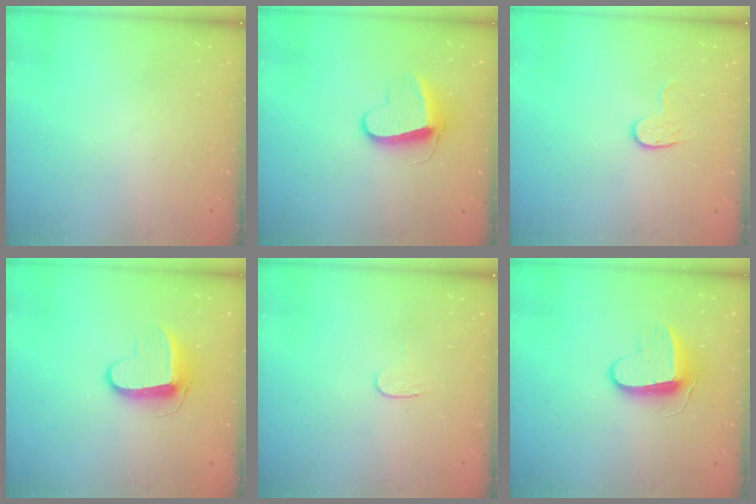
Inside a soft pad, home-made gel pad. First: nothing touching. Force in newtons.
{"total": 10.3, "press": 10.2, "slide": 0.9}
{"total": 4.1, "press": 4.1, "slide": 0.4}
{"total": 9.2, "press": 9.2, "slide": 0.3}
{"total": 3.7, "press": 3.7, "slide": 0.4}
{"total": 9.0, "press": 9.0, "slide": 0.4}